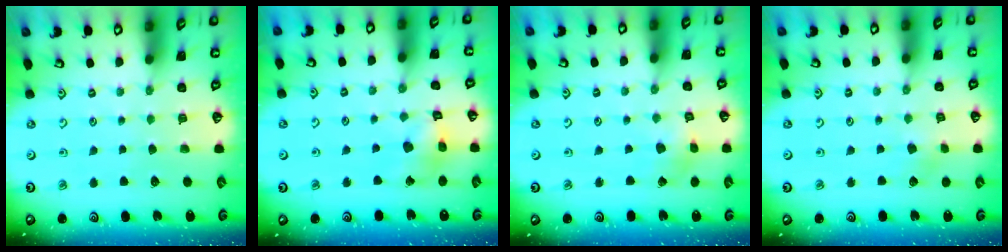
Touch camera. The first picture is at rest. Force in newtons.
{"total": 9.4, "press": 9.3, "slide": 1.0}
{"total": 2.5, "press": 2.5, "slide": 0.3}
{"total": 2.4, "press": 2.3, "slide": 0.4}